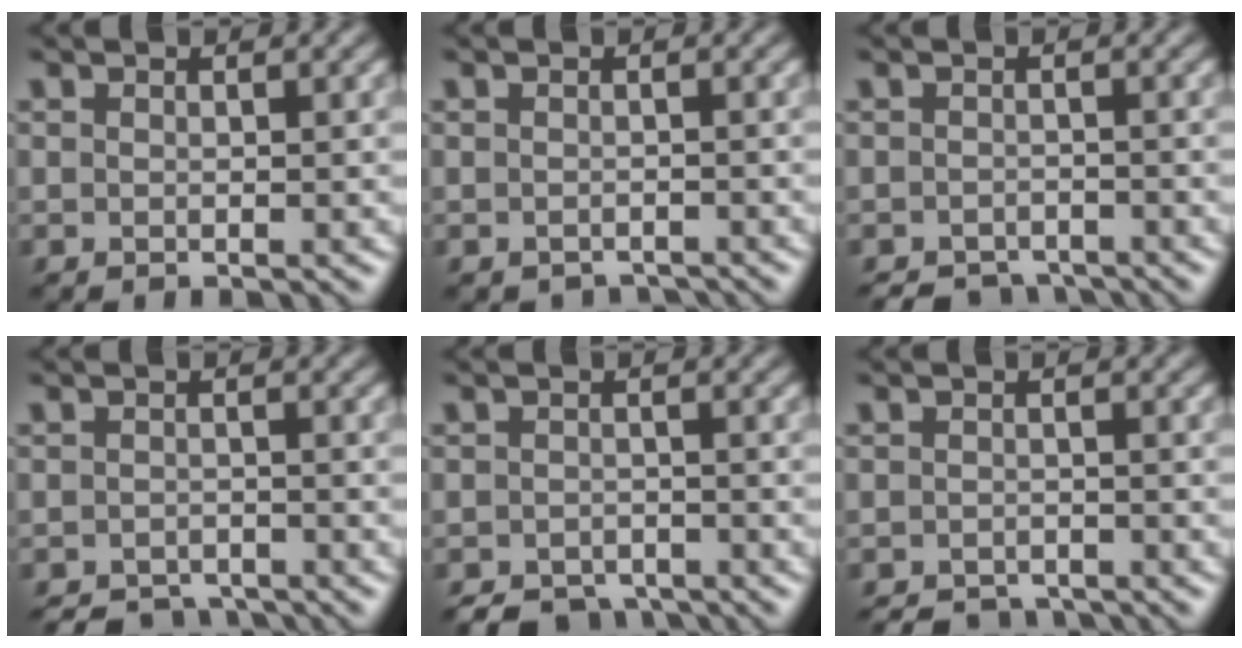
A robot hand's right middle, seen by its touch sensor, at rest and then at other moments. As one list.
[{"total": 1.7, "force": [-1.7, 0.5, 0.2], "torque": [0.000, -0.006, -0.023]}, {"total": 2.9, "force": [-2.7, 1.0, 0.6], "torque": [-0.001, -0.005, -0.046]}, {"total": 3.2, "force": [-3.0, 0.9, 0.6], "torque": [-0.001, -0.005, -0.050]}, {"total": 3.4, "force": [-3.0, 1.4, 0.9], "torque": [-0.004, -0.006, -0.052]}, {"total": 2.7, "force": [-2.6, 0.8, 0.5], "torque": [0.000, -0.004, -0.043]}]